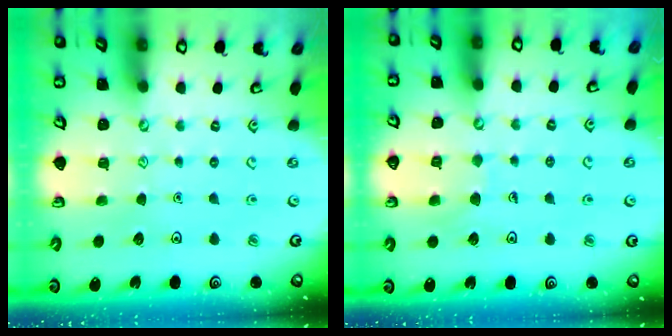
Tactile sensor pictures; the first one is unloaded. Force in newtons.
{"total": 5.6, "press": 5.6, "slide": 0.2}